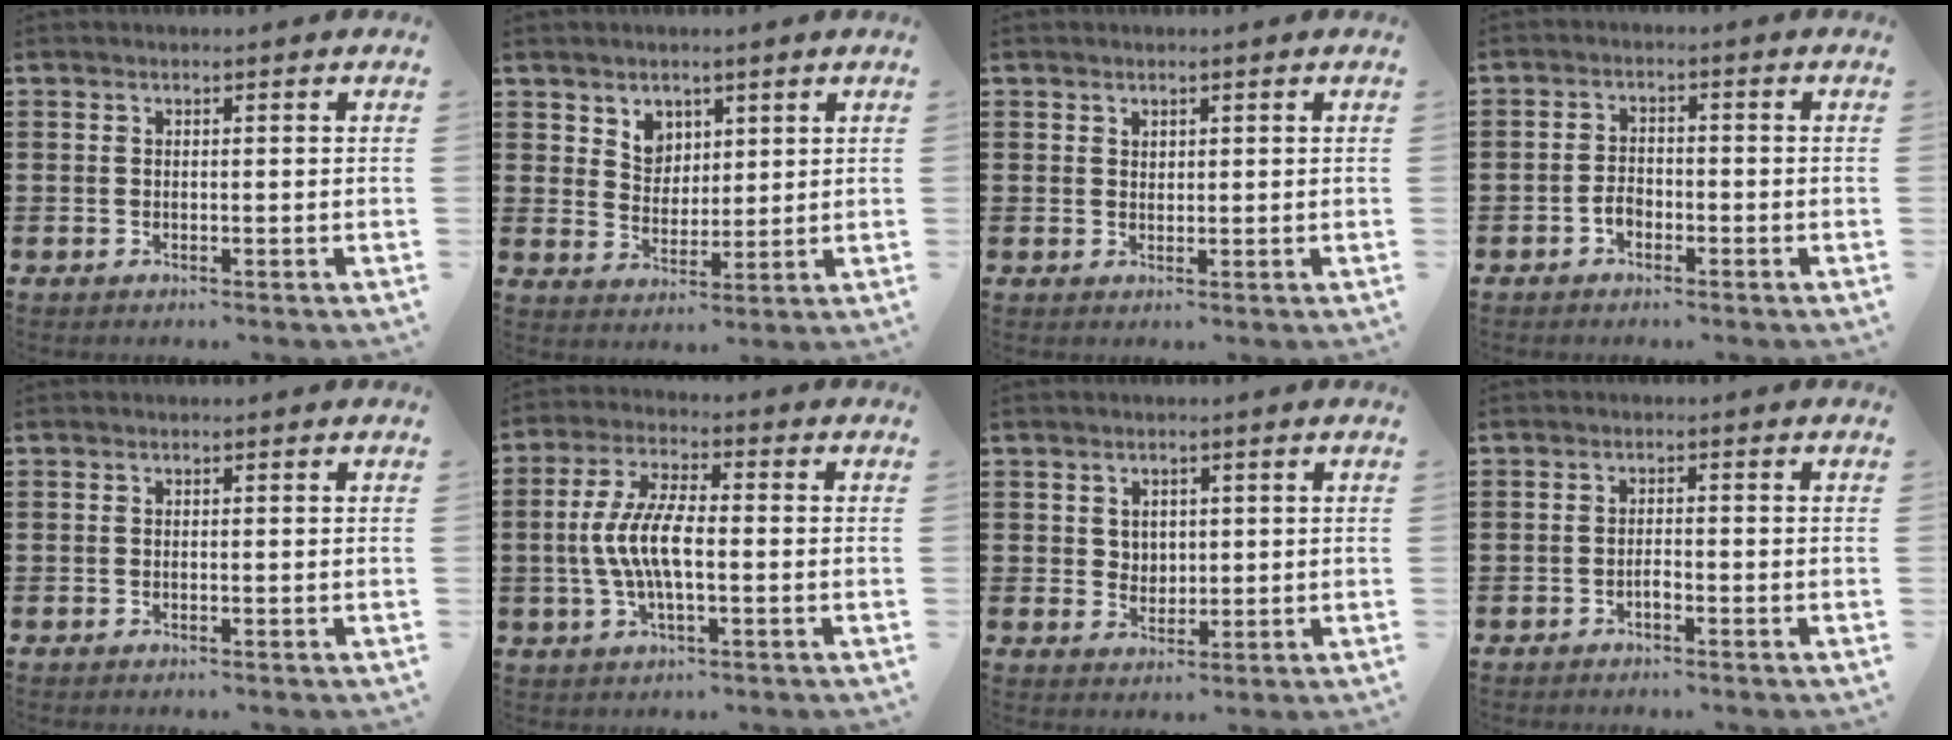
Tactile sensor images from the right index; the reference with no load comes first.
{"total": 4.5, "force": [2.8, 3.5, 0.6], "torque": [-0.023, 0.005, 0.051]}
{"total": 1.1, "force": [0.9, 0.6, 0.2], "torque": [-0.005, 0.002, 0.018]}
{"total": 2.4, "force": [-1.3, 1.5, 1.4], "torque": [-0.038, -0.001, -0.029]}
{"total": 0.0}
{"total": 7.9, "force": [-1.1, 2.7, 7.4], "torque": [-0.171, -0.010, -0.028]}
{"total": 2.5, "force": [1.2, 2.1, 0.6], "torque": [-0.020, 0.010, 0.022]}
{"total": 1.0, "force": [-0.7, 0.0, 0.8], "torque": [-0.014, -0.003, -0.012]}